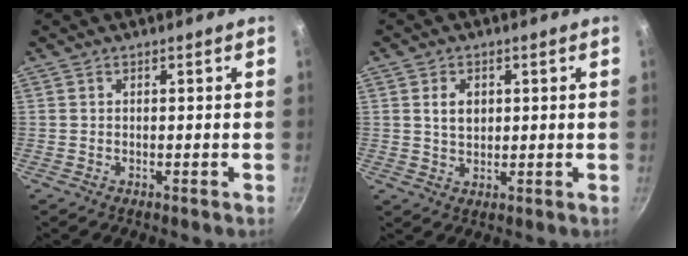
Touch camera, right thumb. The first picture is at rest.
{"total": 4.1, "force": [1.0, 2.9, 2.7], "torque": [-0.035, -0.003, 0.019]}